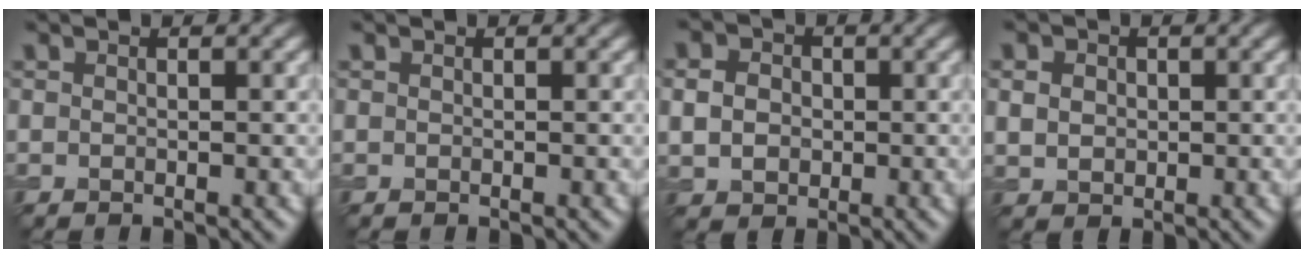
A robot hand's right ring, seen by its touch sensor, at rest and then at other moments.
{"total": 0.0}
{"total": 3.4, "force": [0.2, 2.8, 1.8], "torque": [-0.038, 0.004, -0.003]}
{"total": 2.7, "force": [0.7, 2.2, 1.3], "torque": [-0.029, 0.008, 0.009]}